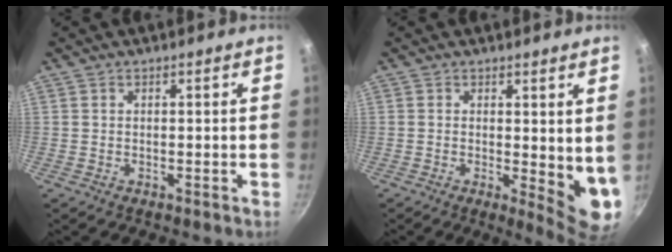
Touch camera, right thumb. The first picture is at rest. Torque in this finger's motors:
{"motor_torque": [-0.21, 0.49, -0.13, 0.15, 0.12]}